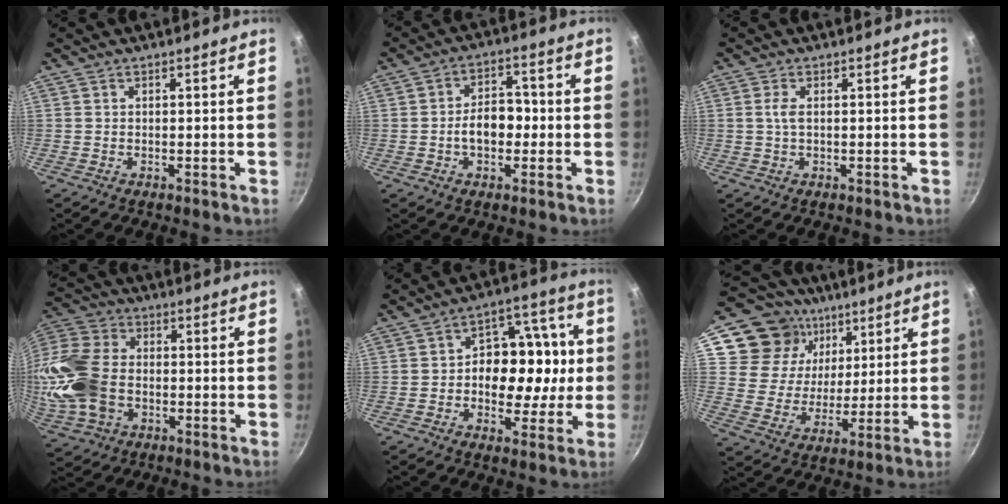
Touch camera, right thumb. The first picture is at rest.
{"total": 9.5, "force": [-1.6, 6.6, 6.6], "torque": [-0.057, 0.032, -0.034]}
{"total": 2.0, "force": [0.2, 0.8, 1.8], "torque": [-0.042, 0.002, 0.004]}
{"total": 18.4, "force": [-3.0, 12.9, 12.8], "torque": [-0.279, 0.026, -0.062]}
{"total": 15.3, "force": [-0.6, 10.9, 10.8], "torque": [-0.100, 0.030, -0.018]}
{"total": 17.6, "force": [8.9, 13.7, 6.5], "torque": [-0.093, -0.024, 0.160]}